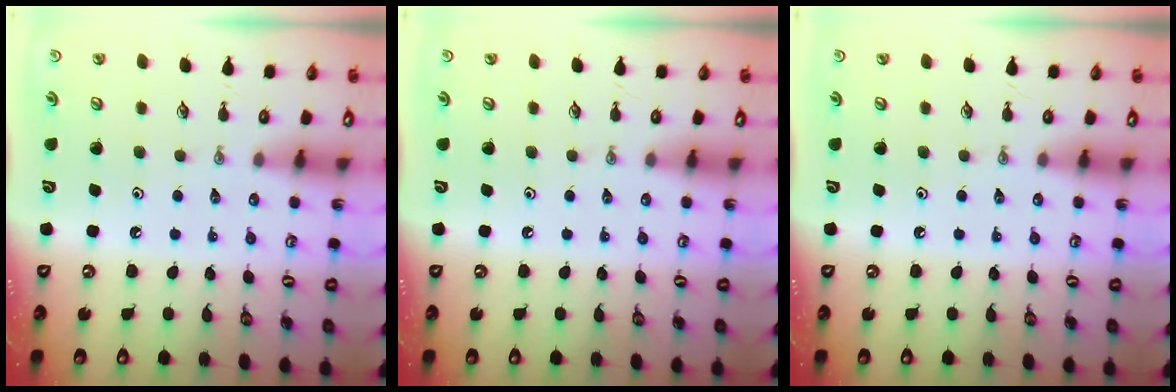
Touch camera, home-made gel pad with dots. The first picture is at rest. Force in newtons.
{"total": 0.0}
{"total": 0.0}